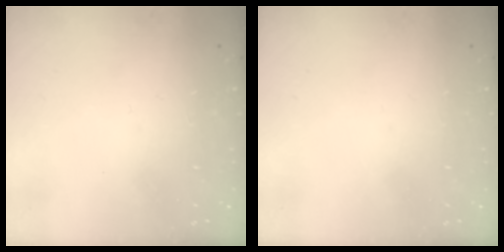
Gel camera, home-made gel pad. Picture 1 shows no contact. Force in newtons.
{"total": 0.0}